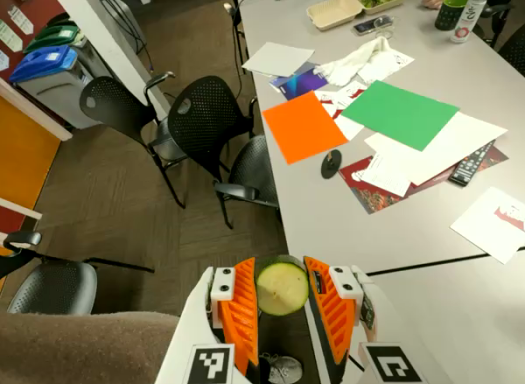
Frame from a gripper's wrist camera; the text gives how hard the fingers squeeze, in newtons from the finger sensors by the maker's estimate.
{"total": 10.6, "left": 10.6, "right": 10.6}